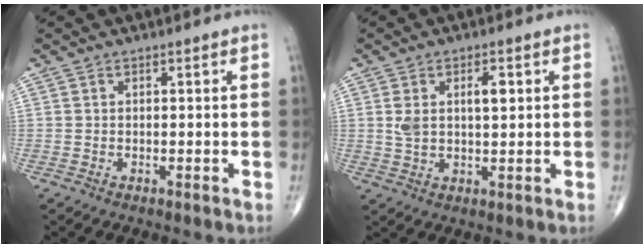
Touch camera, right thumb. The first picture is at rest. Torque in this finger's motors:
{"motor_torque": [1.10, 1.32, 0.97, 0.37, 0.09]}